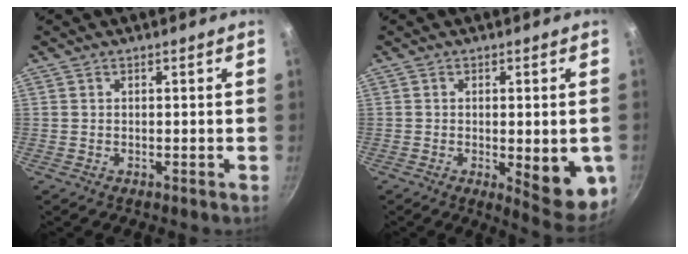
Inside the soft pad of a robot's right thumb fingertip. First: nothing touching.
{"total": 12.3, "force": [-2.5, 4.0, 11.3], "torque": [-0.118, -0.005, -0.022]}